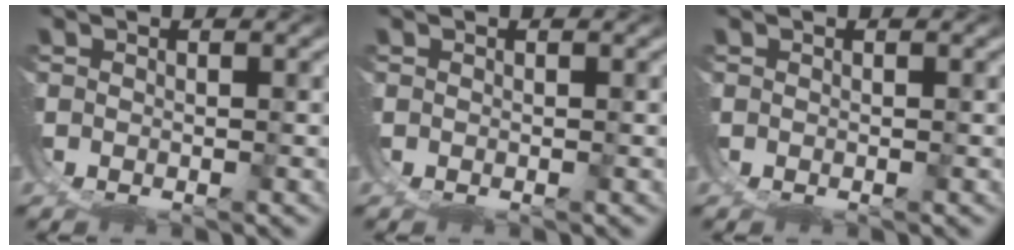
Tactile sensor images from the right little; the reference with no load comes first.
{"total": 0.0}
{"total": 0.0}